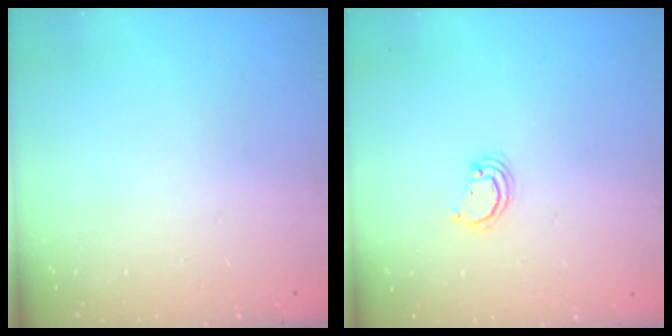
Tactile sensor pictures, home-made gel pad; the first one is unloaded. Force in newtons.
{"total": 2.1, "press": 2.1, "slide": 0.1}